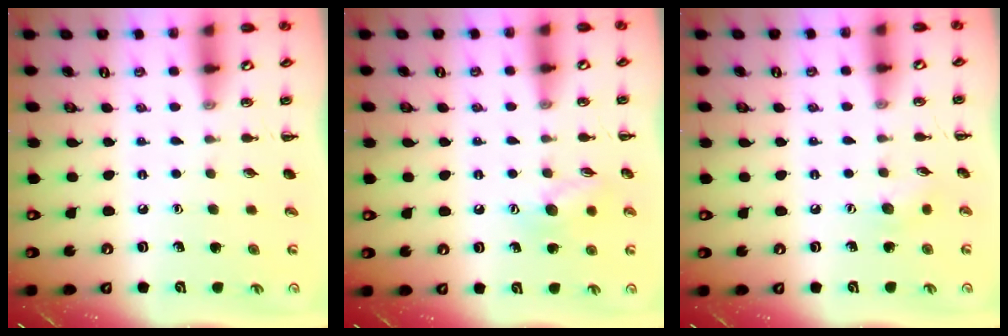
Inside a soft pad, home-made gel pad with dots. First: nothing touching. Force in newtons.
{"total": 8.5, "press": 8.5, "slide": 0.7}
{"total": 4.7, "press": 4.5, "slide": 1.2}